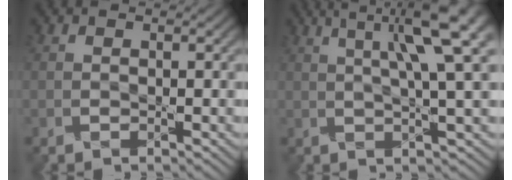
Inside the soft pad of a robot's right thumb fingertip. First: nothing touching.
{"total": 8.5, "force": [3.6, 1.0, 7.7], "torque": [-0.114, 0.022, 0.054]}